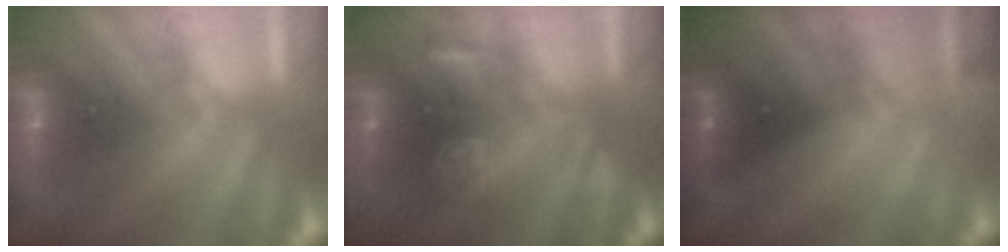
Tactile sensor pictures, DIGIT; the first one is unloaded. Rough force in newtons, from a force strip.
{"total": 2.6}
{"total": 1.4}